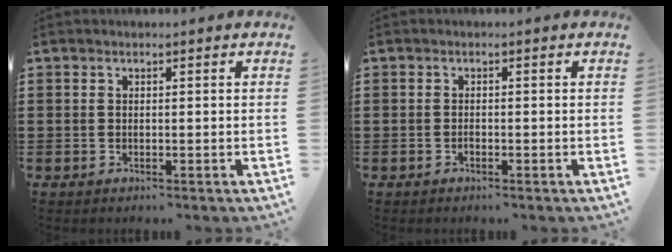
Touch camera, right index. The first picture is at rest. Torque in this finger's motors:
{"motor_torque": [0.02, 0.01, 0.00, 0.01]}